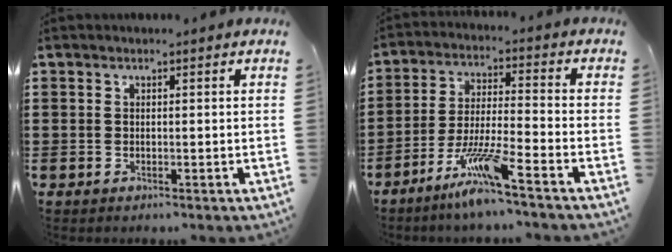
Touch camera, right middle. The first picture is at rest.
{"total": 8.7, "force": [-6.4, 0.0, 5.8], "torque": [-0.120, -0.014, -0.124]}